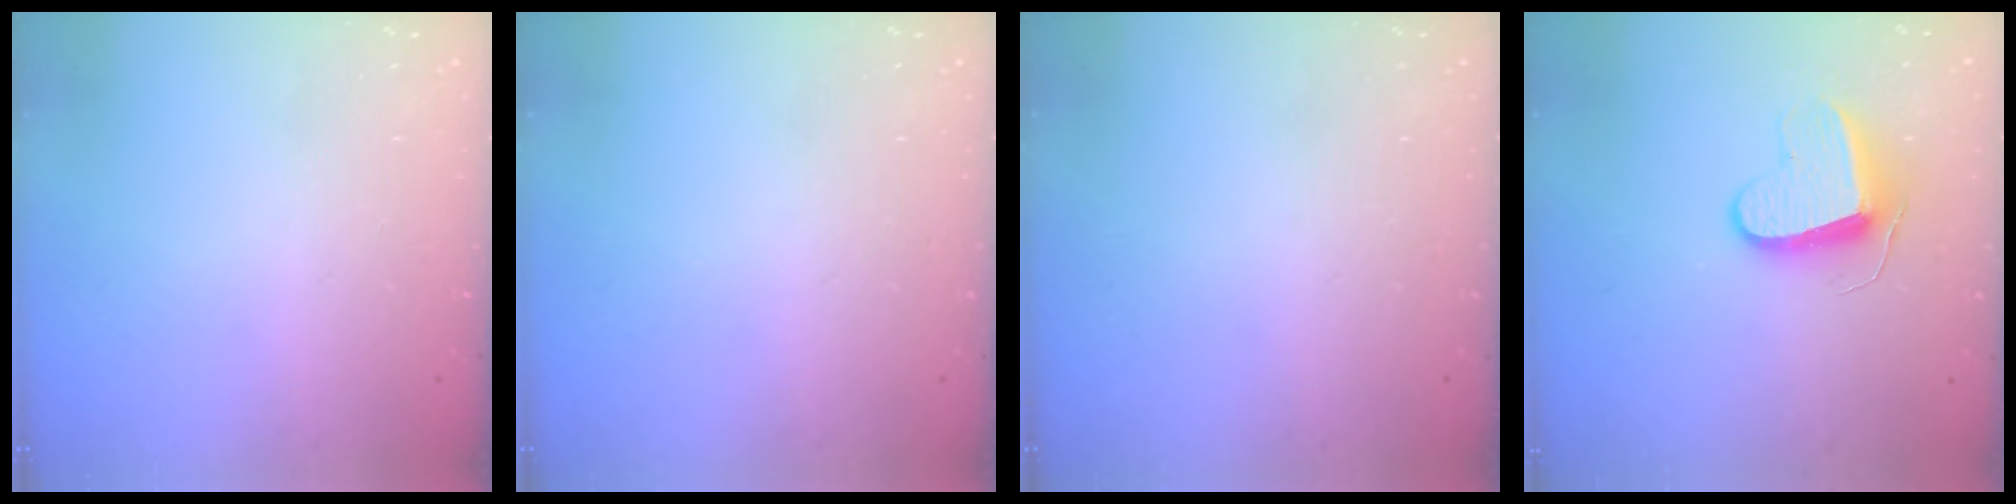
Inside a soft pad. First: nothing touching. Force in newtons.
{"total": 0.0}
{"total": 0.0}
{"total": 9.0, "press": 9.0, "slide": 0.1}